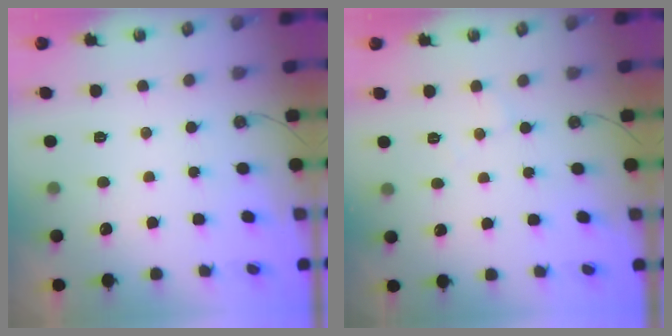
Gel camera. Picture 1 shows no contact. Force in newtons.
{"total": 3.4, "press": 3.3, "slide": 0.5}